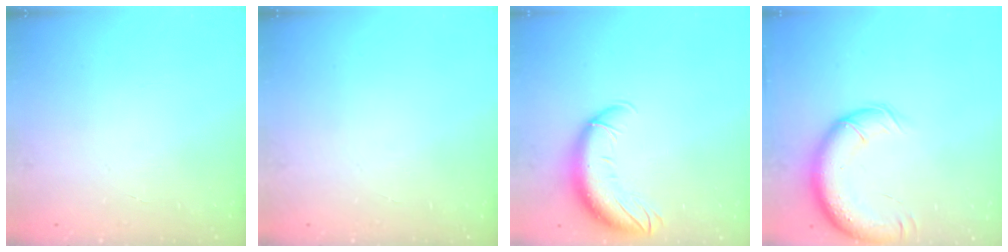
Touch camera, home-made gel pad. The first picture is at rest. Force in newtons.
{"total": 0.0}
{"total": 12.2, "press": 11.8, "slide": 2.8}
{"total": 14.8, "press": 14.4, "slide": 3.5}